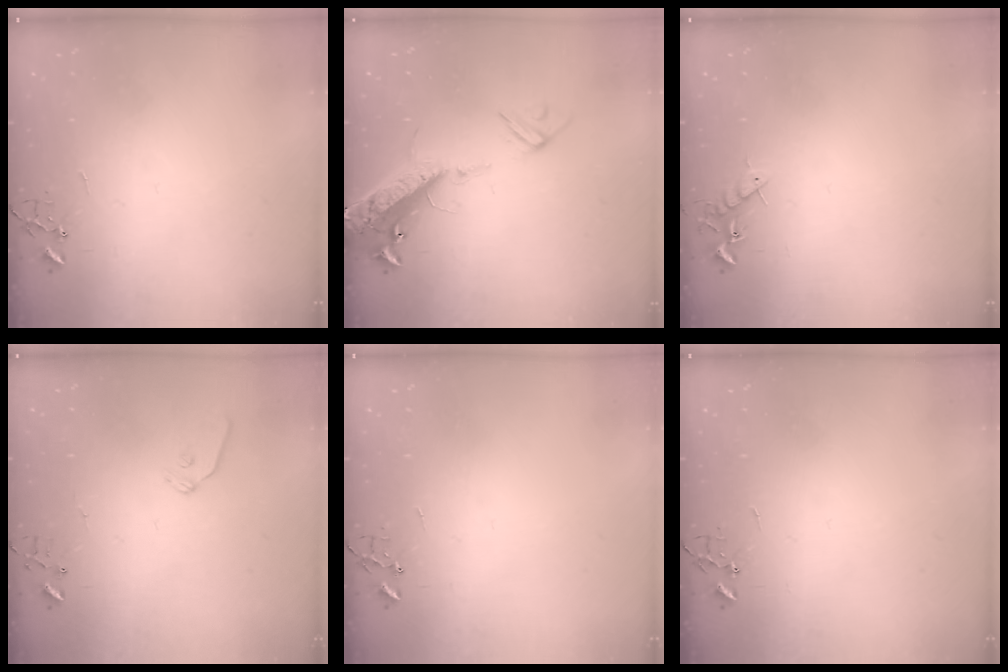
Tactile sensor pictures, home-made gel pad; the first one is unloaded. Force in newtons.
{"total": 16.4, "press": 16.1, "slide": 3.1}
{"total": 7.0, "press": 6.9, "slide": 0.9}
{"total": 6.0, "press": 5.9, "slide": 0.8}
{"total": 0.0}
{"total": 0.0}